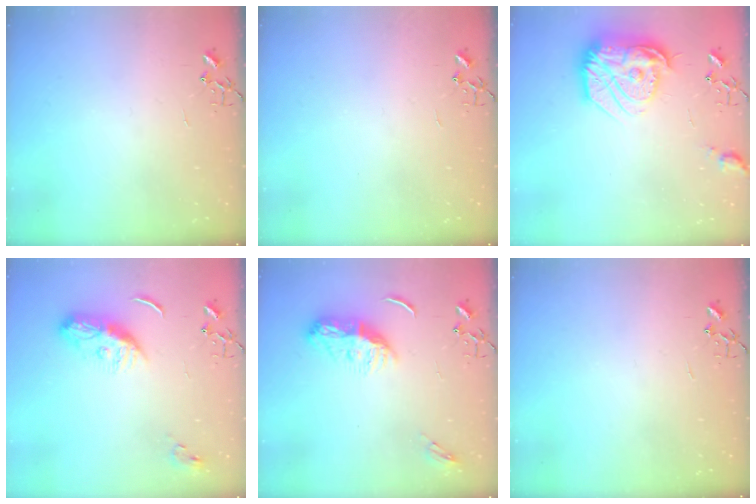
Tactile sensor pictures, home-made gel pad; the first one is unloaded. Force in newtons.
{"total": 0.0}
{"total": 22.3, "press": 22.2, "slide": 1.9}
{"total": 10.1, "press": 10.1, "slide": 0.1}
{"total": 10.5, "press": 10.5, "slide": 0.4}
{"total": 0.0}